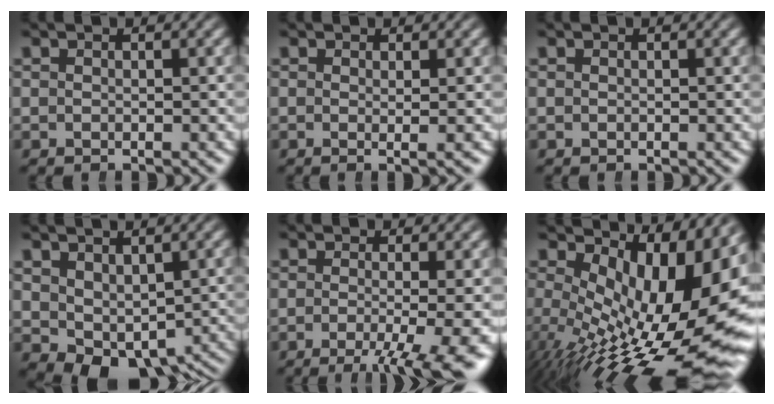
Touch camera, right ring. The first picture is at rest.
{"total": 1.2, "force": [-0.1, -0.3, 1.1], "torque": [-0.024, -0.007, -0.001]}
{"total": 0.0}
{"total": 4.8, "force": [-2.2, 3.0, 3.0], "torque": [-0.057, -0.043, -0.010]}
{"total": 7.3, "force": [-4.0, 2.0, 5.7], "torque": [-0.075, -0.022, -0.054]}
{"total": 15.2, "force": [-1.2, 7.5, 13.1], "torque": [-0.181, -0.029, 0.003]}